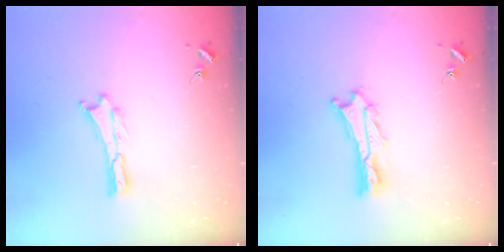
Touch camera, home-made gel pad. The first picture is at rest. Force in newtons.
{"total": 2.4, "press": 2.4, "slide": 0.3}